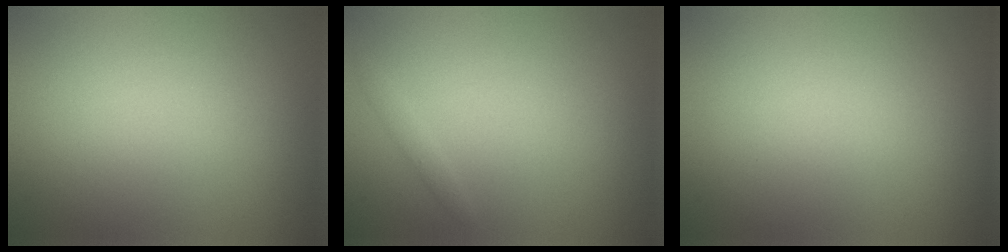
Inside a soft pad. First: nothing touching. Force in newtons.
{"total": 0.8, "press": 0.8, "slide": 0.1}
{"total": 0.0}